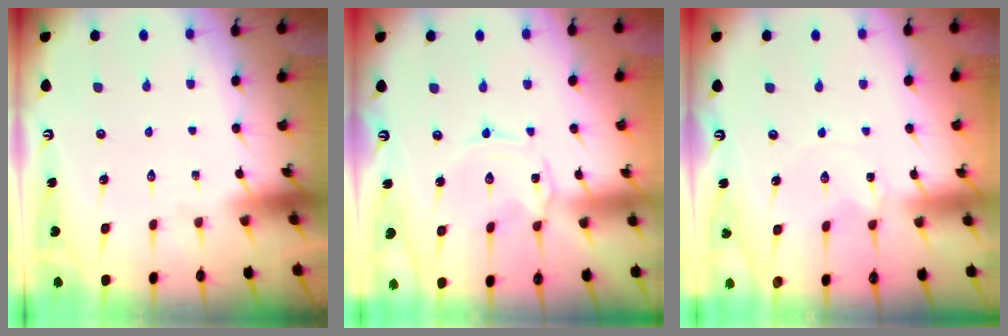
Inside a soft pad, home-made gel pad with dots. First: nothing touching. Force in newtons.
{"total": 1.0, "press": 1.0, "slide": 0.1}
{"total": 1.0, "press": 1.0, "slide": 0.2}